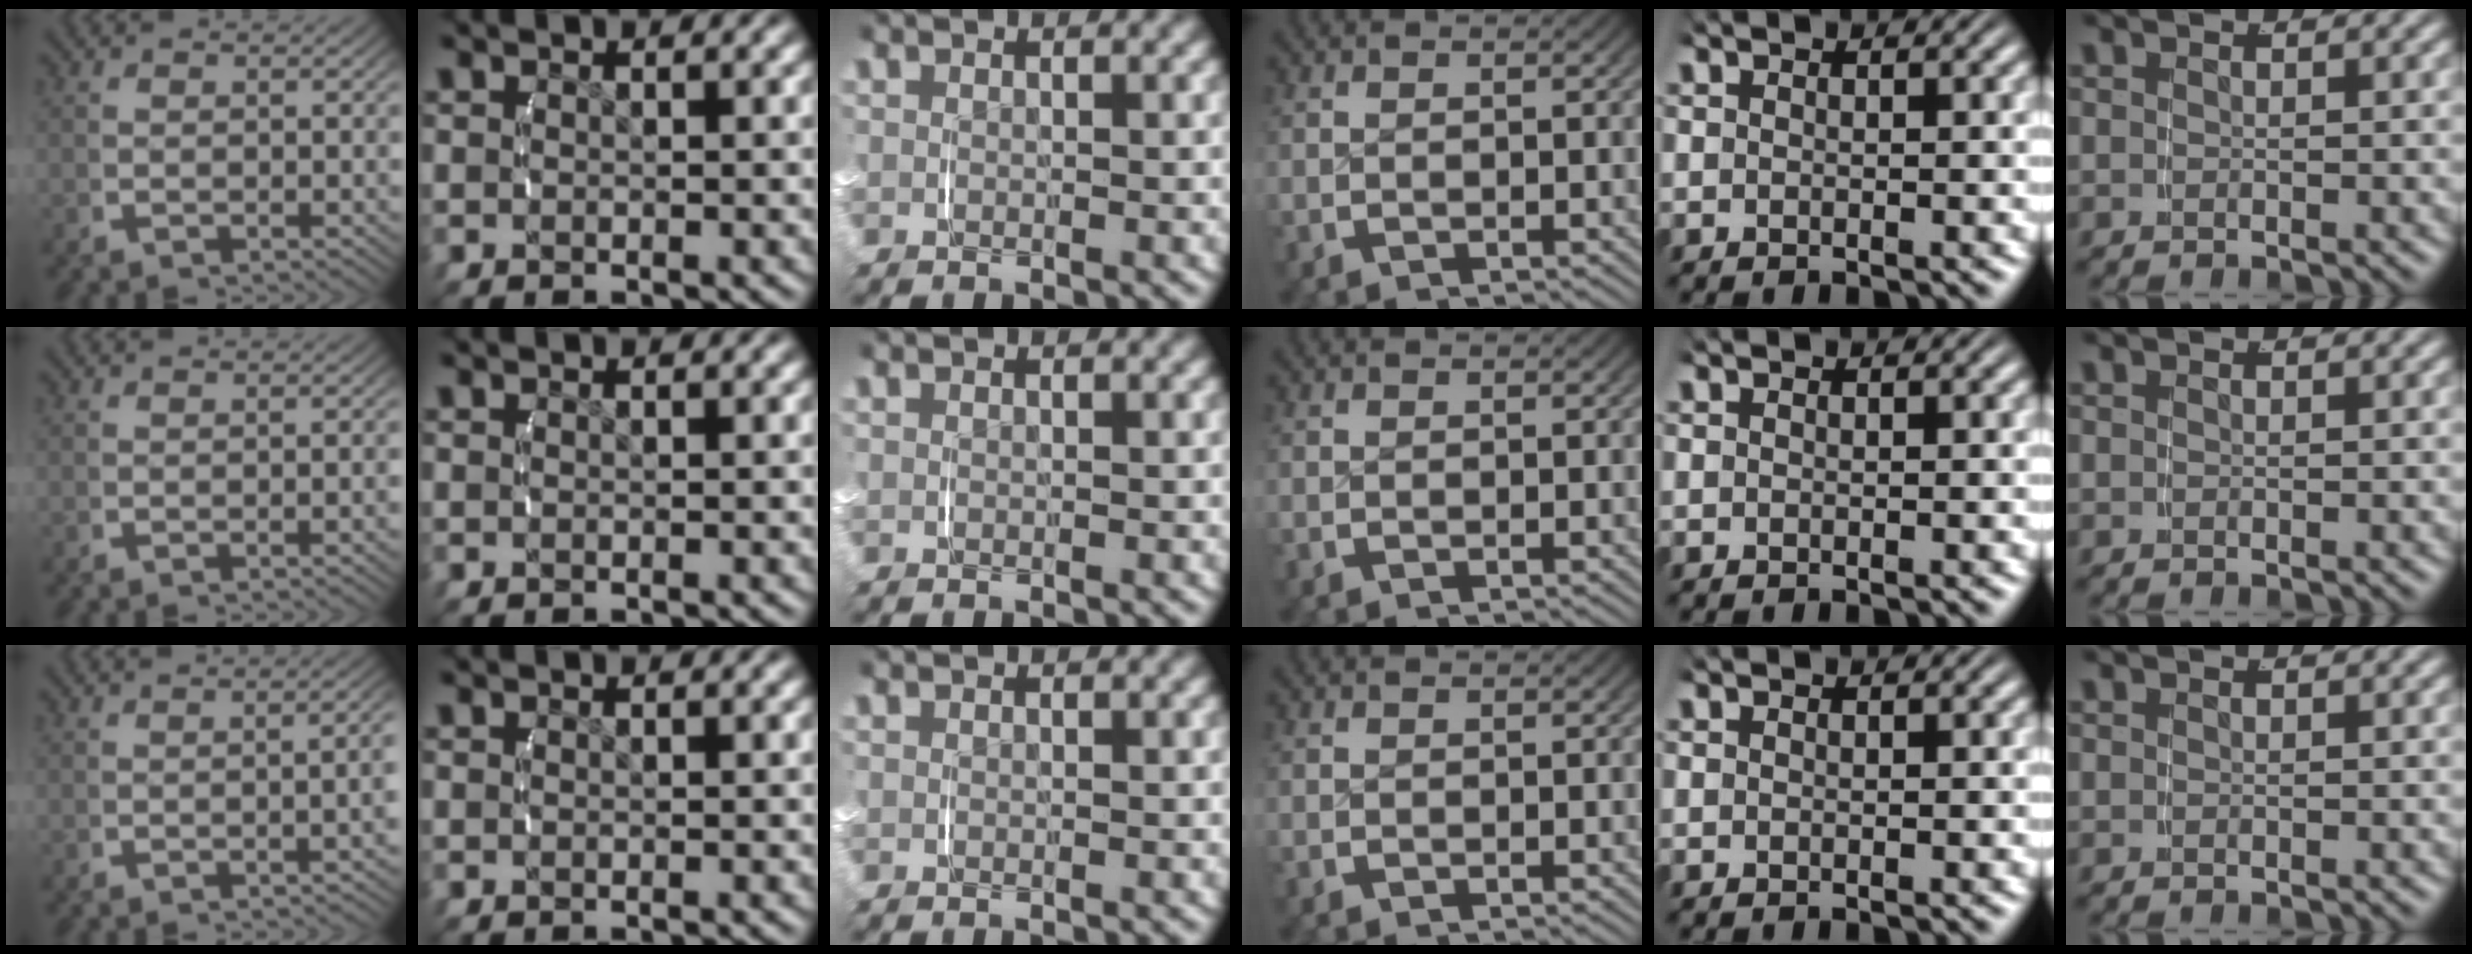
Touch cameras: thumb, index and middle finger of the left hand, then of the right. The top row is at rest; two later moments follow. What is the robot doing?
{"motion": "lift_and_place", "object": "dispenser bottle"}